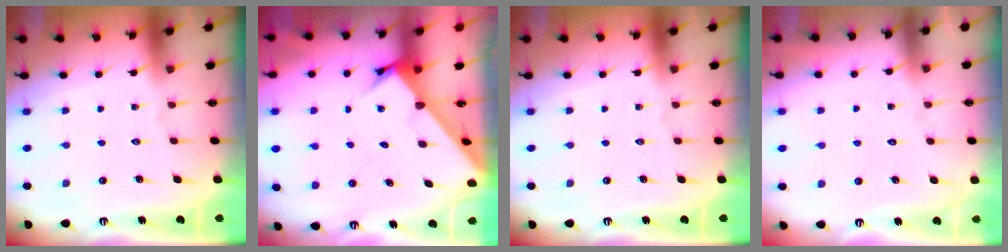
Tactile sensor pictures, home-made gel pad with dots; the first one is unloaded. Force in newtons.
{"total": 2.9, "press": 2.9, "slide": 0.2}
{"total": 0.0}
{"total": 5.7, "press": 5.7, "slide": 0.5}